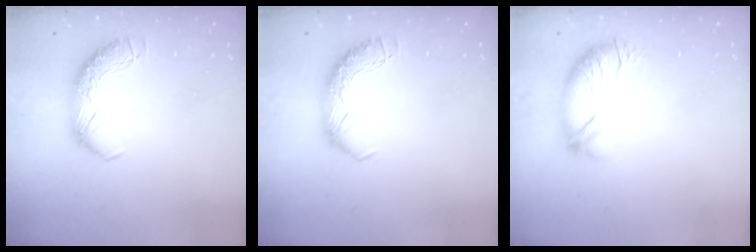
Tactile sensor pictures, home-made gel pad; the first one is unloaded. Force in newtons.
{"total": 0.0}
{"total": 2.6, "press": 1.5, "slide": 2.1}